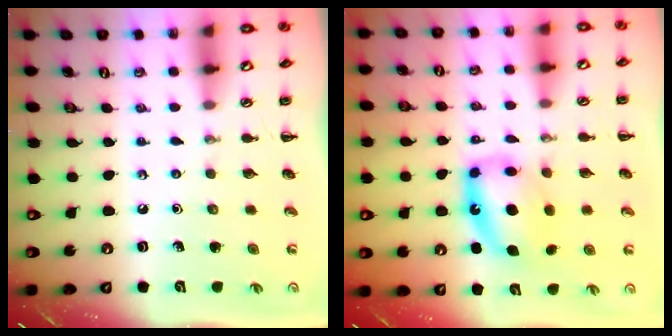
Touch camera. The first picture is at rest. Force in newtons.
{"total": 10.3, "press": 10.1, "slide": 2.3}